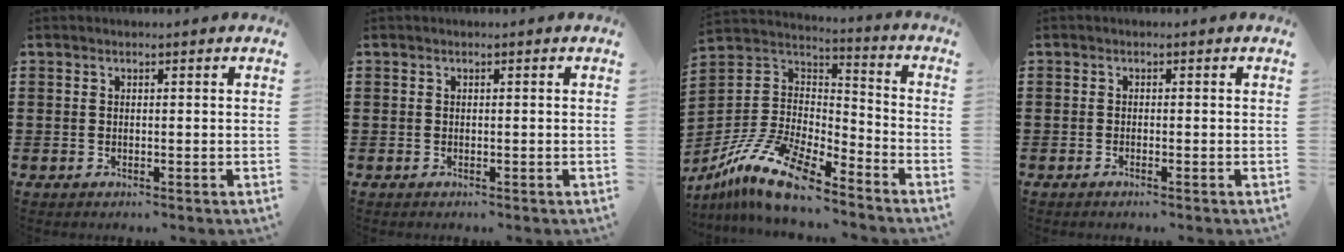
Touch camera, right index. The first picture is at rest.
{"total": 0.0}
{"total": 13.1, "force": [-9.5, 3.5, 8.3], "torque": [-0.183, 0.020, -0.187]}
{"total": 0.7, "force": [-0.5, 0.0, 0.4], "torque": [-0.008, -0.002, -0.010]}